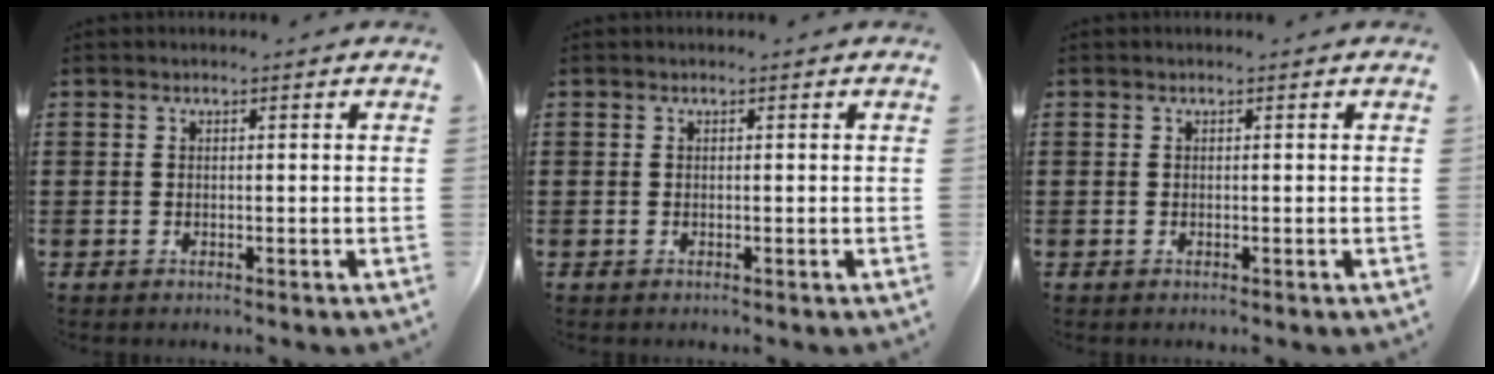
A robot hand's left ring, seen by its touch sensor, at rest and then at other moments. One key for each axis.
{"total": 0.0}
{"total": 0.0}